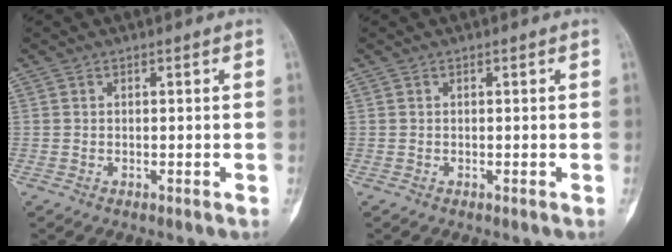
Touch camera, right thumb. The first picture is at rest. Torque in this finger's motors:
{"motor_torque": [-0.01, 0.01, 0.00, 0.00, 0.00]}